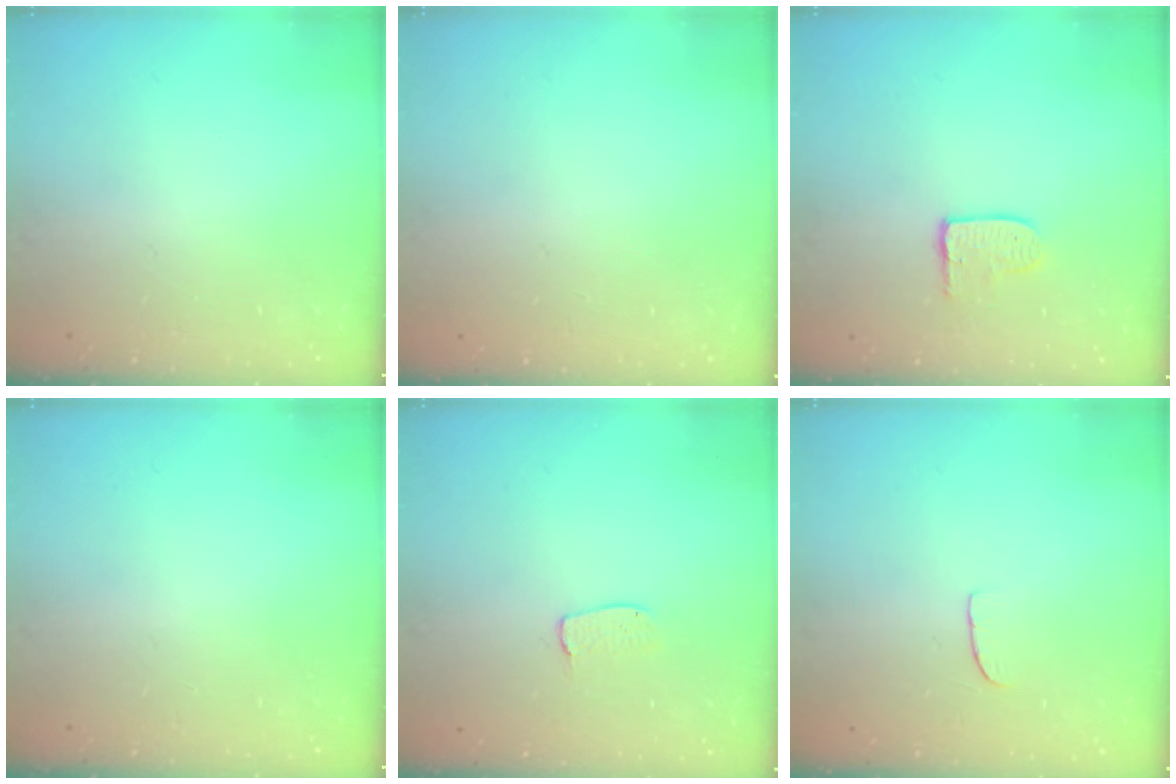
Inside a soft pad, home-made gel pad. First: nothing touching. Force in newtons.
{"total": 0.7, "press": 0.6, "slide": 0.3}
{"total": 5.7, "press": 5.7, "slide": 0.5}
{"total": 0.0}
{"total": 5.8, "press": 5.8, "slide": 0.2}
{"total": 5.4, "press": 5.4, "slide": 0.4}